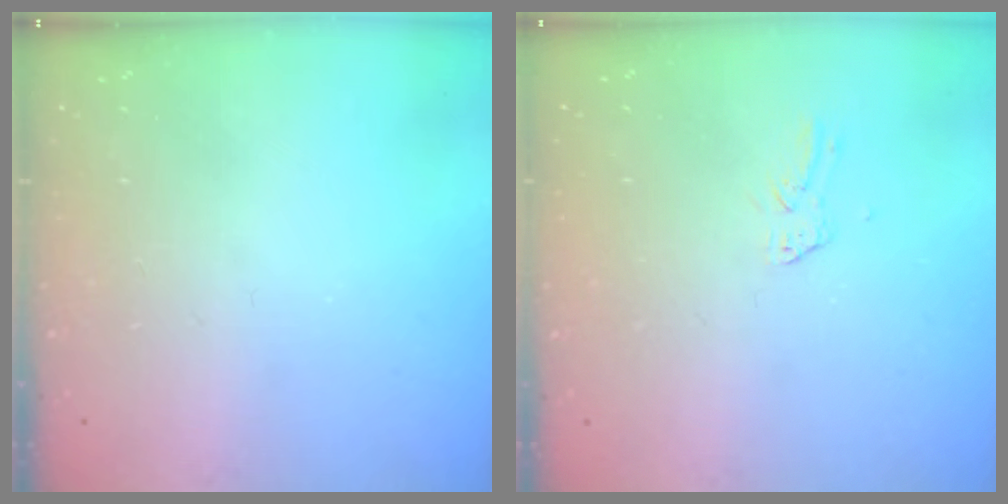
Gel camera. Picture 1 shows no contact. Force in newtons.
{"total": 1.9, "press": 1.9, "slide": 0.1}